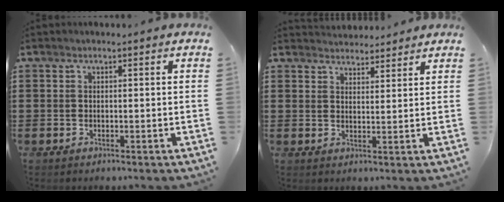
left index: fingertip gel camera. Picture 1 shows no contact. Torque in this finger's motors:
{"motor_torque": [-2.14, 0.00, -1.05, -0.04]}